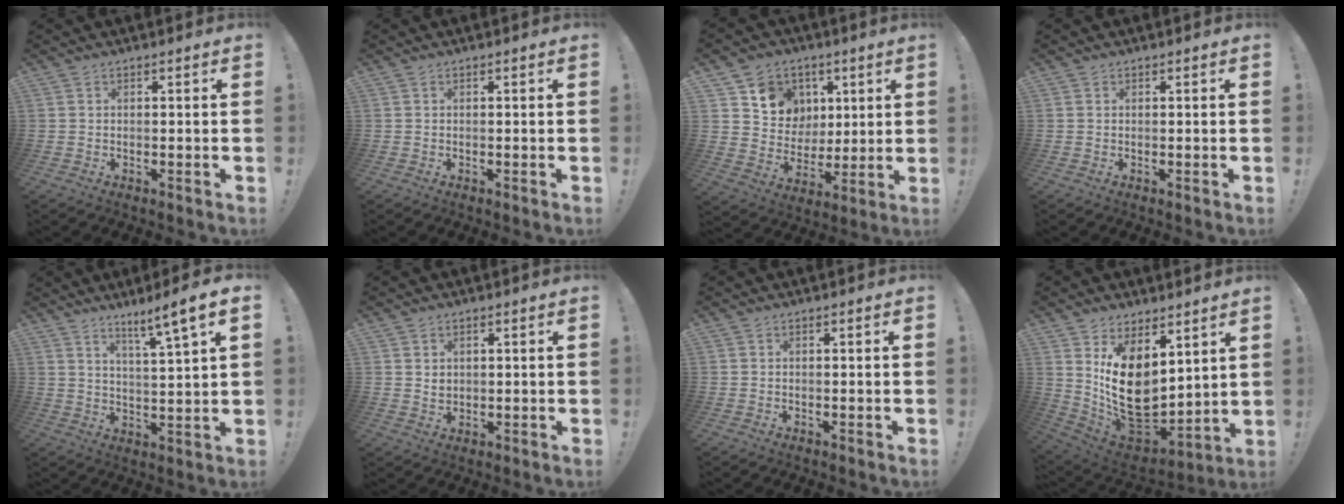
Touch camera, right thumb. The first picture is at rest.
{"total": 0.0}
{"total": 10.6, "force": [4.4, 9.5, 1.8], "torque": [-0.026, -0.031, 0.097]}
{"total": 0.0}
{"total": 7.7, "force": [5.1, -0.7, 5.7], "torque": [-0.080, -0.038, 0.075]}
{"total": 2.3, "force": [1.0, 1.9, 0.7], "torque": [-0.001, -0.006, 0.016]}
{"total": 0.0}
{"total": 18.1, "force": [3.6, 12.5, 12.5], "torque": [-0.221, -0.051, 0.081]}